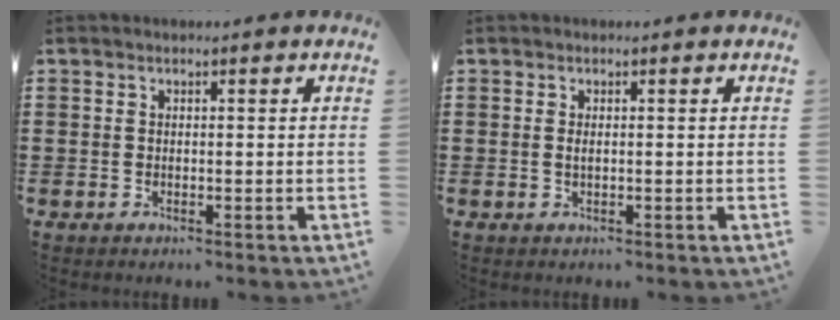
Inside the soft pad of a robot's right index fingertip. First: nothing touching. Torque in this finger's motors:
{"motor_torque": [0.36, -0.08, 0.00, 0.00]}